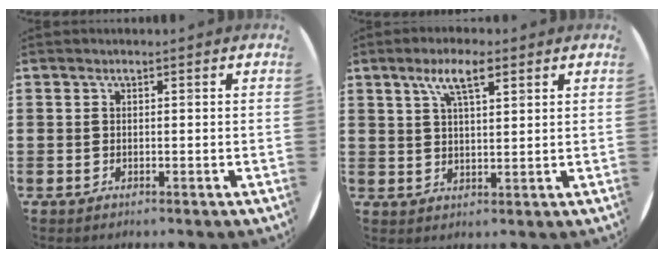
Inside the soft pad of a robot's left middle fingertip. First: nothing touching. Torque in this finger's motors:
{"motor_torque": [1.26, -0.87, 0.25, 0.17]}